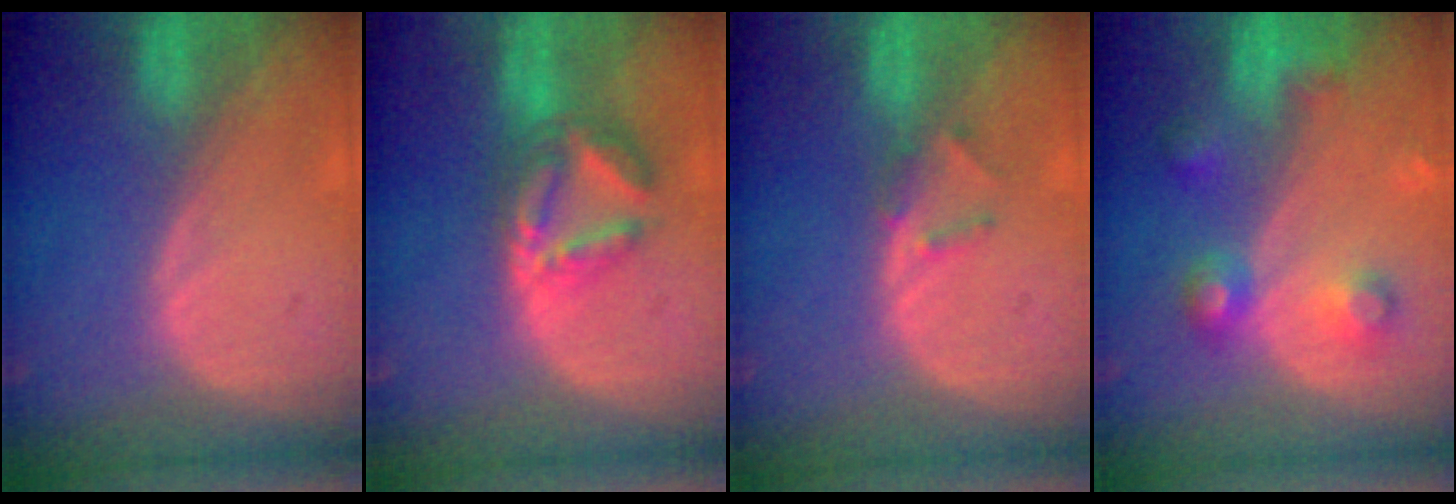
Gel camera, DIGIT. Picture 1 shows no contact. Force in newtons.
{"total": 6.9, "press": 6.1, "slide": 3.4}
{"total": 1.9, "press": 1.7, "slide": 0.9}
{"total": 5.9, "press": 5.8, "slide": 0.4}